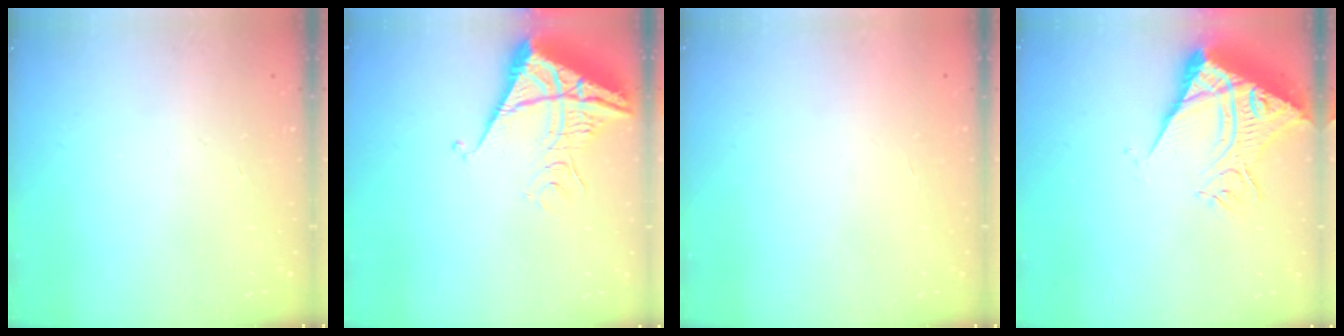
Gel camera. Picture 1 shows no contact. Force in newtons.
{"total": 9.1, "press": 9.1, "slide": 1.0}
{"total": 1.7, "press": 1.7, "slide": 0.1}
{"total": 11.1, "press": 11.0, "slide": 1.3}